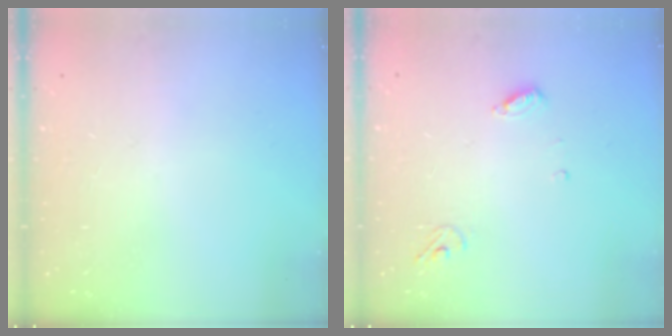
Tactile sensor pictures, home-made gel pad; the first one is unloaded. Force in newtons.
{"total": 3.6, "press": 3.6, "slide": 0.3}